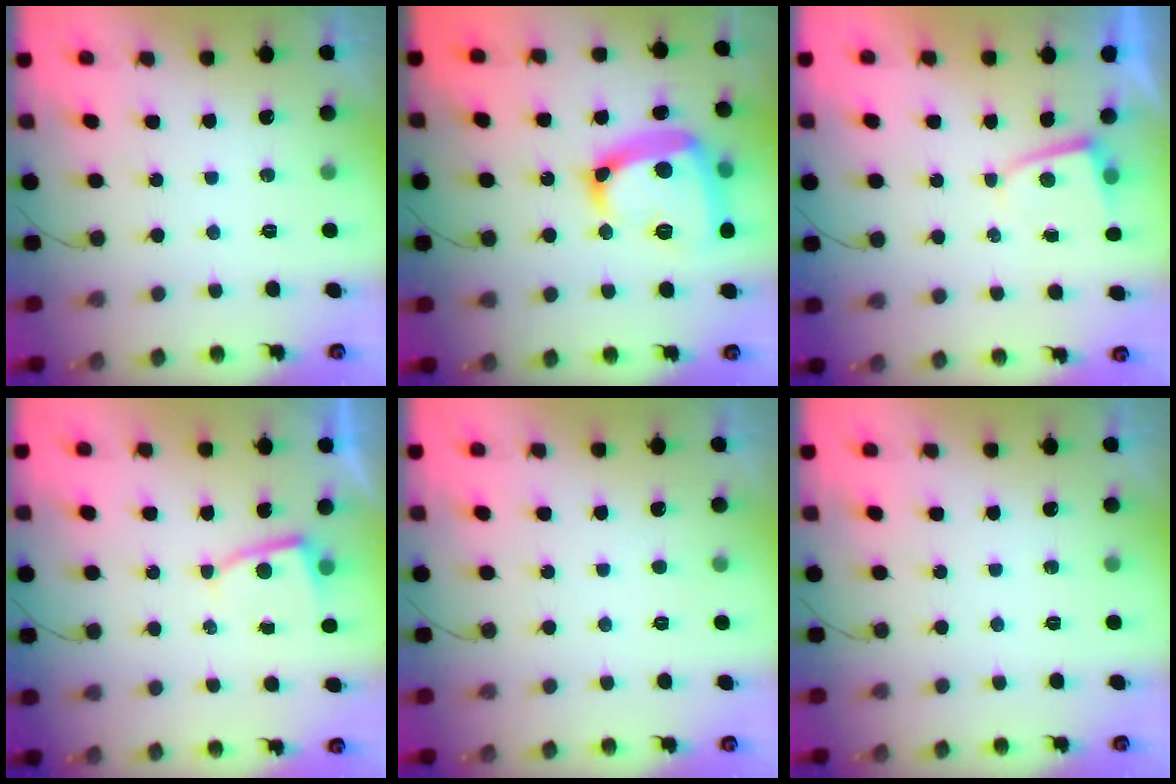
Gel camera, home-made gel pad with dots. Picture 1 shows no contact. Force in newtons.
{"total": 19.9, "press": 19.9, "slide": 1.7}
{"total": 1.2, "press": 1.2, "slide": 0.2}
{"total": 3.0, "press": 3.0, "slide": 0.3}
{"total": 1.6, "press": 1.6, "slide": 0.1}
{"total": 0.0}